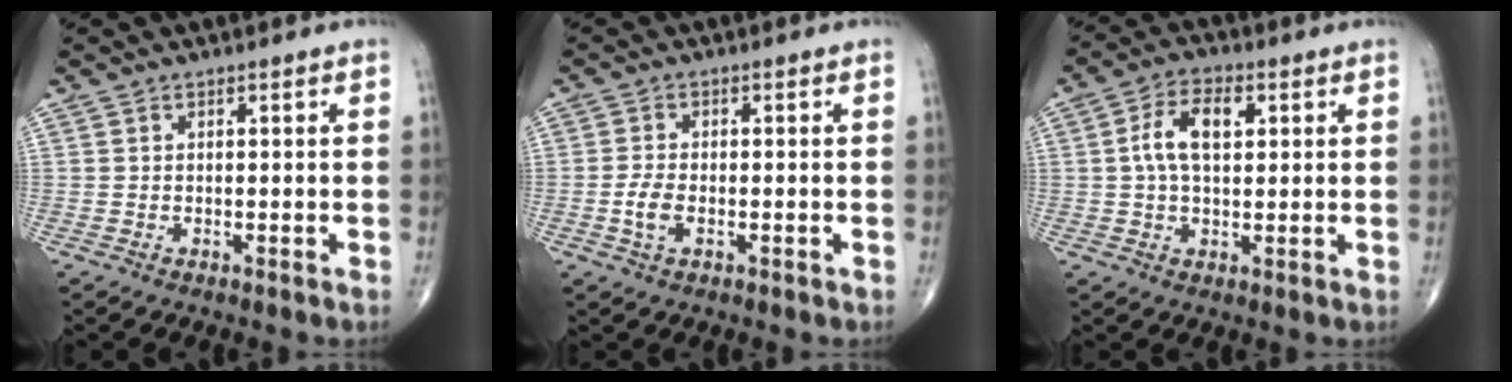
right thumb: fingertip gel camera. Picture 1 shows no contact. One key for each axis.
{"total": 3.5, "fx": -1.0, "fy": 1.8, "fz": 2.9, "tx": -0.062, "ty": 0.005, "tz": -0.020}
{"total": 8.0, "fx": 1.6, "fy": 4.4, "fz": 6.5, "tx": -0.119, "ty": 0.012, "tz": 0.027}